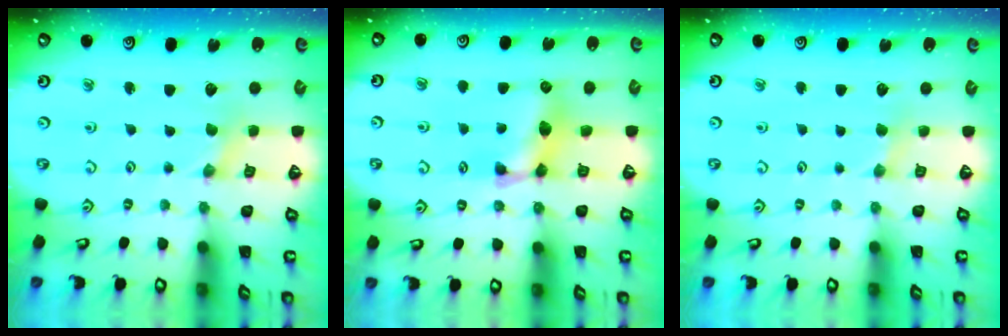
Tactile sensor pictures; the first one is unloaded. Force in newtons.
{"total": 11.3, "press": 11.2, "slide": 0.4}
{"total": 2.6, "press": 2.6, "slide": 0.4}